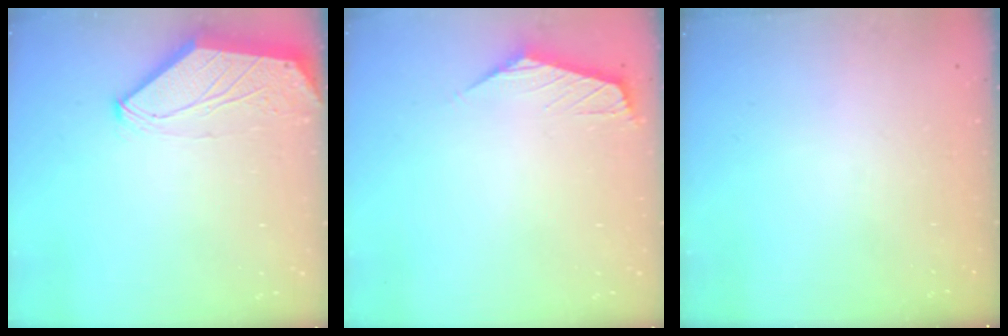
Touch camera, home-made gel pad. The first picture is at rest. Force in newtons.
{"total": 1.3, "press": 1.2, "slide": 0.5}
{"total": 0.0}